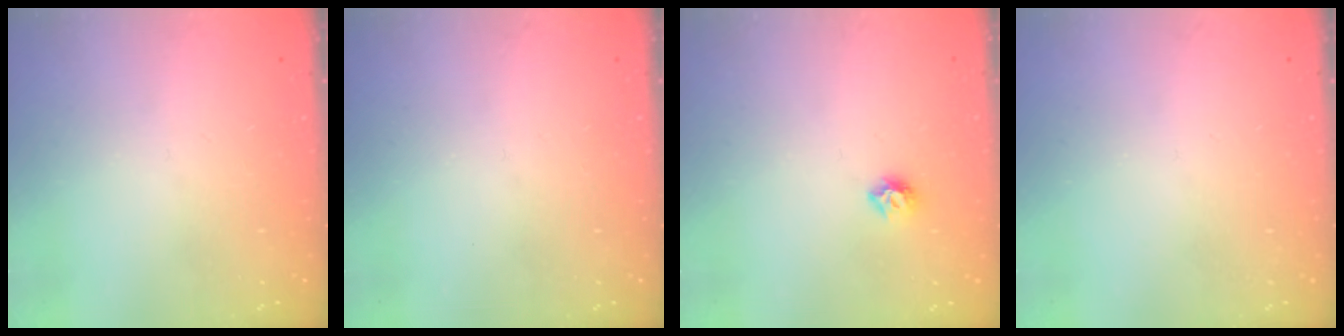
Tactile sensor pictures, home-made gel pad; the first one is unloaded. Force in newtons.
{"total": 0.0}
{"total": 6.0, "press": 5.9, "slide": 0.7}
{"total": 0.0}